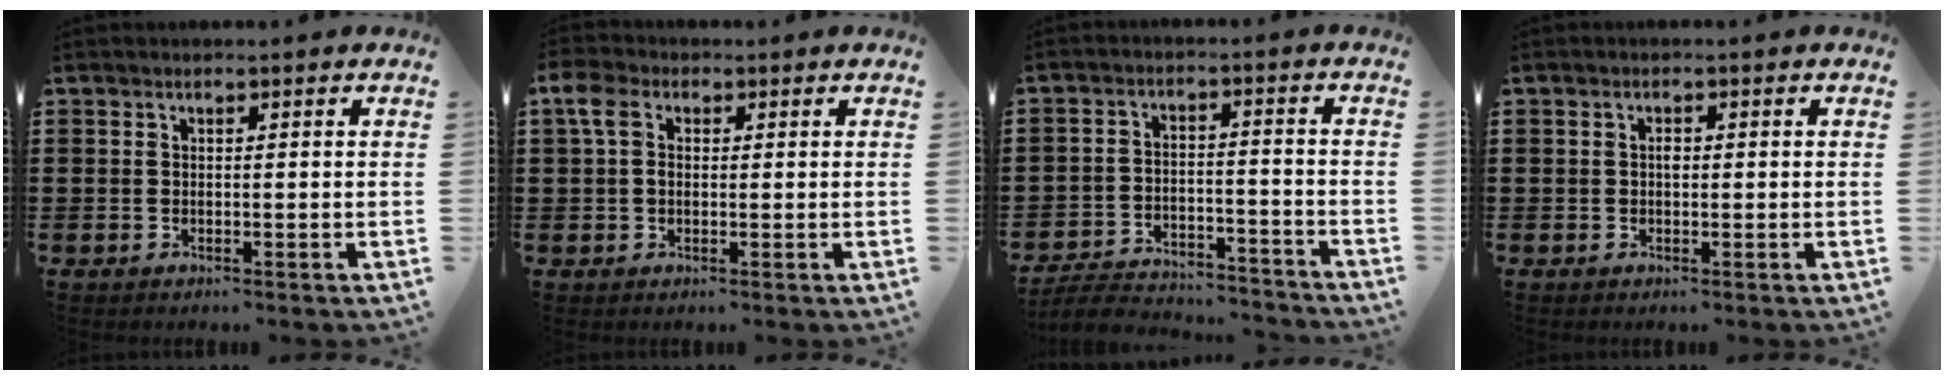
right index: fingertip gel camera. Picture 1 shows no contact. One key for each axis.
{"total": 3.7, "fx": 0.6, "fy": 2.8, "fz": 2.4, "tx": -0.062, "ty": 0.010, "tz": 0.005}
{"total": 5.6, "fx": -5.4, "fy": 1.1, "fz": 1.2, "tx": -0.031, "ty": 0.007, "tz": -0.109}
{"total": 1.1, "fx": 0.0, "fy": 0.6, "fz": 0.9, "tx": -0.019, "ty": 0.001, "tz": 0.000}